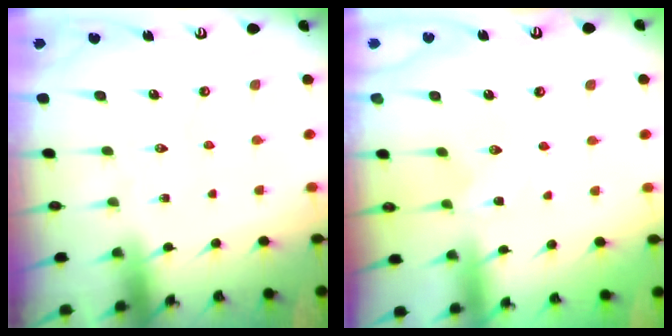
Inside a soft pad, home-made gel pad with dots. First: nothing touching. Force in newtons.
{"total": 0.7, "press": 0.7, "slide": 0.1}